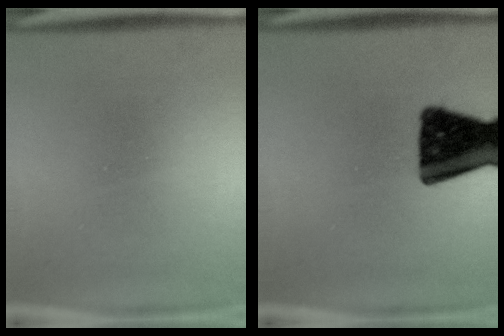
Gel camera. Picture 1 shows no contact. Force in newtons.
{"total": 17.7}